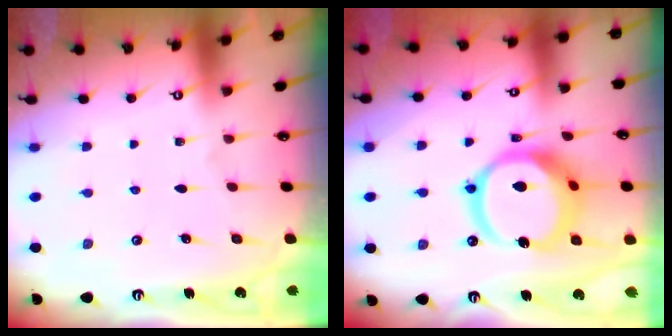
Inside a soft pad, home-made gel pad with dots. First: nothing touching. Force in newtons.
{"total": 17.0, "press": 16.9, "slide": 2.1}